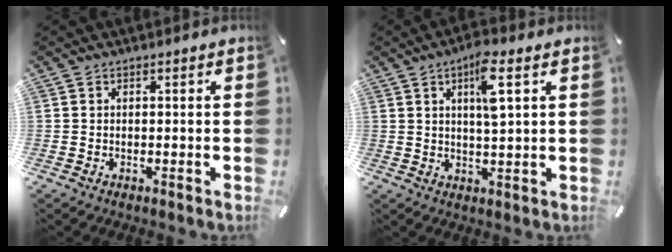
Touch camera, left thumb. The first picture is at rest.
{"total": 7.3, "force": [2.9, 1.6, 6.5], "torque": [-0.111, -0.006, 0.043]}